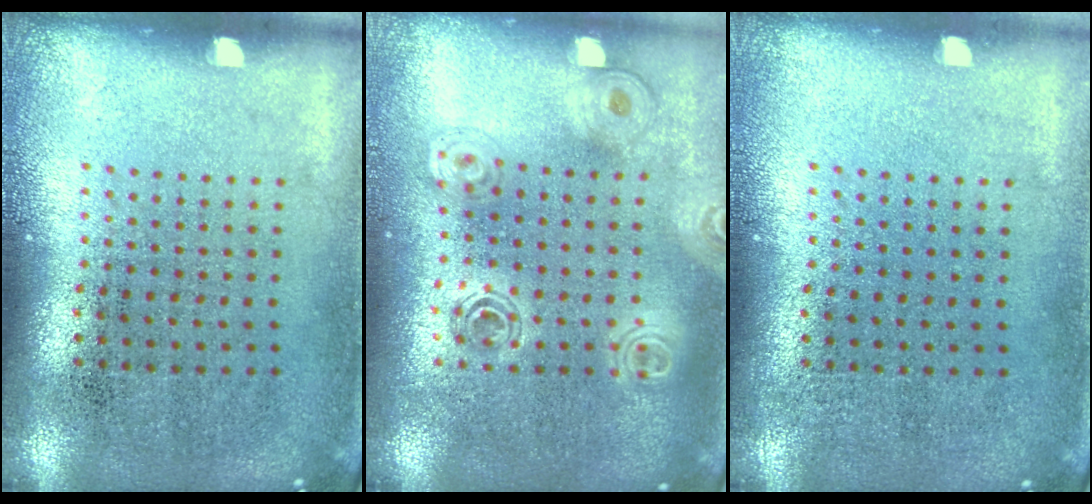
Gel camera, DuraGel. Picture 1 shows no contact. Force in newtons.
{"total": 1.6, "press": 1.4, "slide": 0.7}
{"total": 0.0}